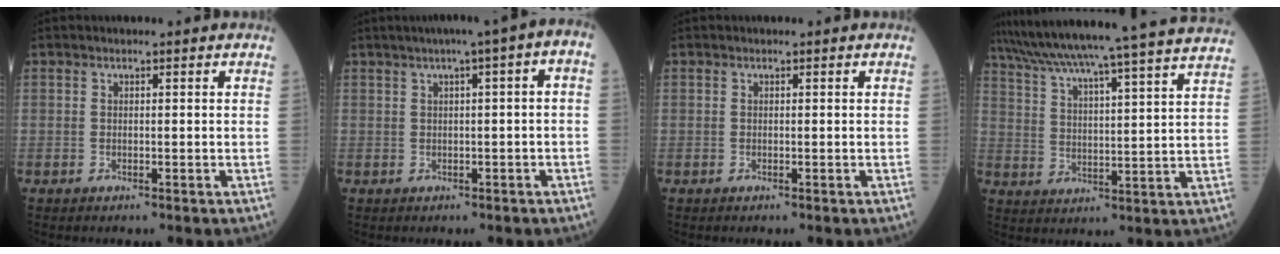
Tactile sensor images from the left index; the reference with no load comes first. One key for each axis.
{"total": 5.7, "fx": 1.2, "fy": 1.1, "fz": 5.5, "tx": -0.077, "ty": 0.027, "tz": 0.009}
{"total": 0.0}
{"total": 27.6, "fx": 24.8, "fy": -1.4, "fz": 11.9, "tx": -0.207, "ty": -0.029, "tz": 0.335}